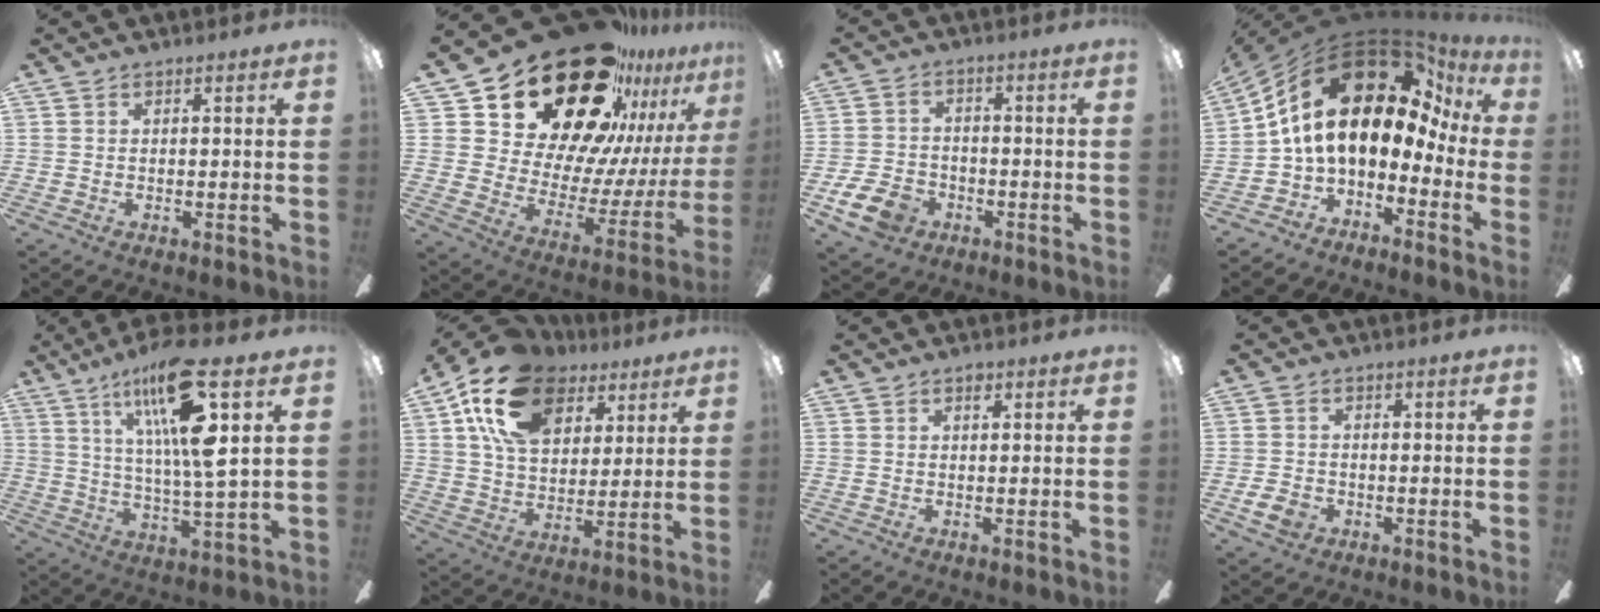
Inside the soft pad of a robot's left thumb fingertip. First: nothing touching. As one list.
[{"total": 30.5, "force": [22.2, 14.7, 14.9], "torque": [-0.227, -0.166, 0.413]}, {"total": 8.9, "force": [-4.7, 6.2, 4.4], "torque": [-0.102, 0.030, -0.086]}, {"total": 19.5, "force": [7.0, 10.2, 15.0], "torque": [-0.306, -0.052, 0.119]}, {"total": 18.7, "force": [9.0, 3.2, 16.1], "torque": [-0.305, -0.041, 0.127]}, {"total": 18.6, "force": [9.7, 12.2, 10.2], "torque": [-0.177, -0.023, 0.179]}, {"total": 1.2, "force": [0.8, 0.6, 0.7], "torque": [0.002, -0.004, 0.010]}, {"total": 4.5, "force": [-1.8, 3.4, 2.3], "torque": [-0.048, 0.008, -0.032]}]